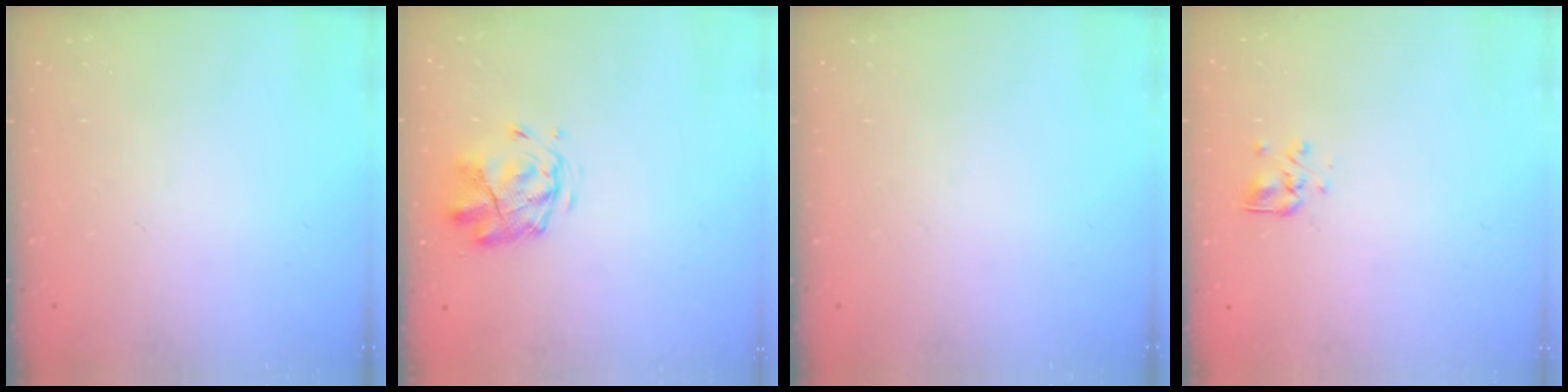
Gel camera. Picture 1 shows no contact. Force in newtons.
{"total": 2.7, "press": 2.4, "slide": 1.2}
{"total": 0.0}
{"total": 2.9, "press": 2.6, "slide": 1.3}